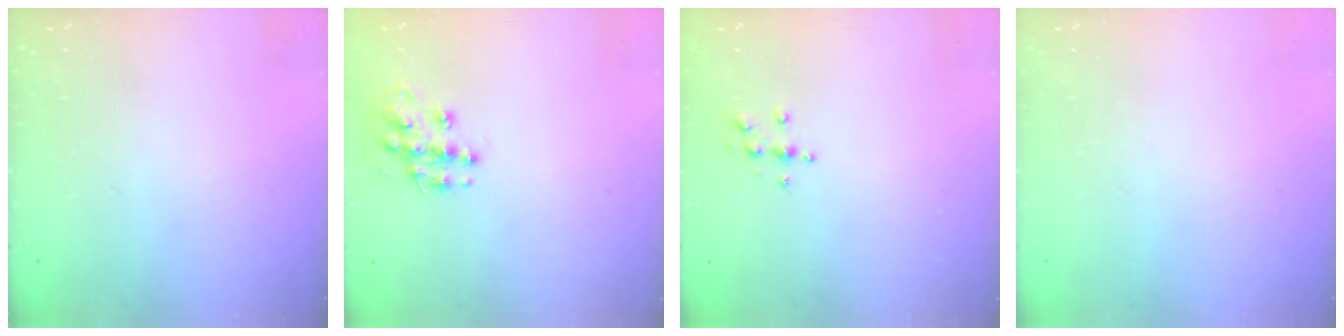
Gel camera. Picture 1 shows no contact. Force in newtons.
{"total": 10.0, "press": 10.0, "slide": 0.6}
{"total": 4.0, "press": 3.9, "slide": 0.6}
{"total": 0.0}